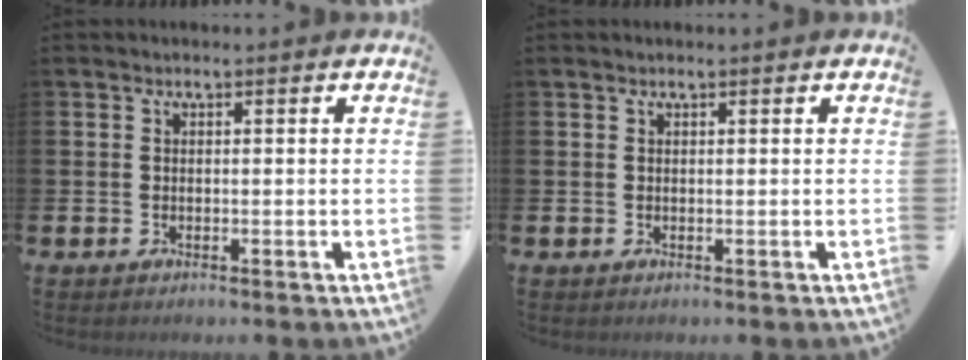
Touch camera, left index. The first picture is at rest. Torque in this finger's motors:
{"motor_torque": [0.09, -0.09, 0.04, 0.01]}